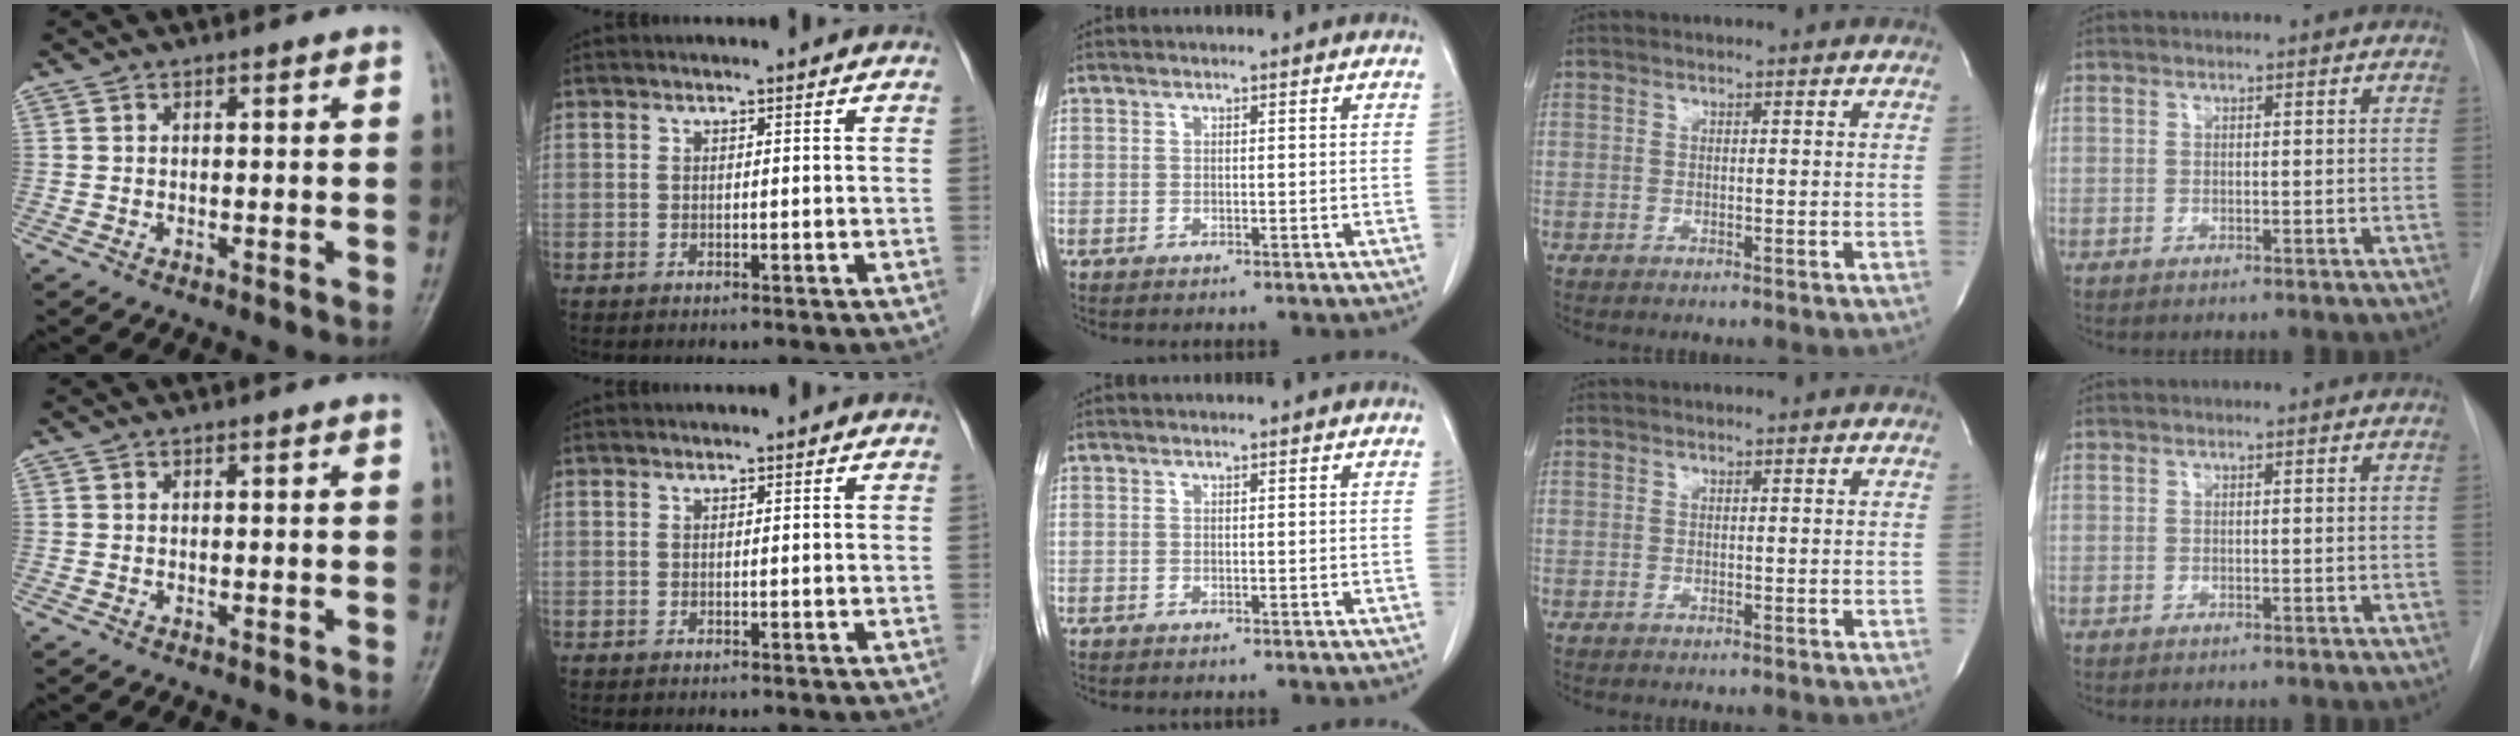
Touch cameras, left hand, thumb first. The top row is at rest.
{}